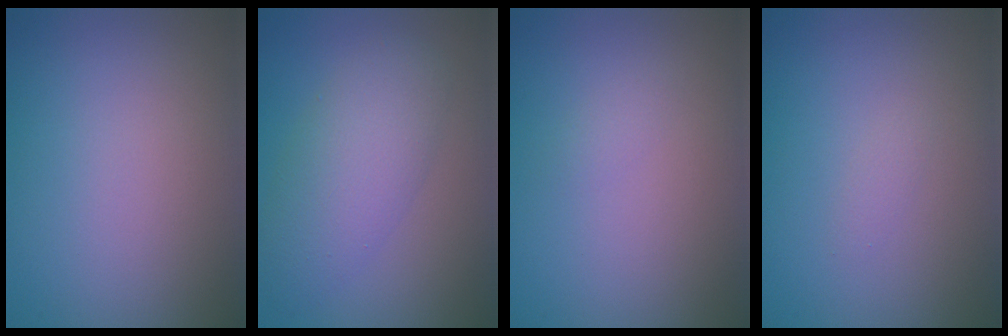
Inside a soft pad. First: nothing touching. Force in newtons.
{"total": 4.9, "press": 4.9, "slide": 0.0}
{"total": 0.6, "press": 0.6, "slide": 0.1}
{"total": 0.5, "press": 0.5, "slide": 0.0}